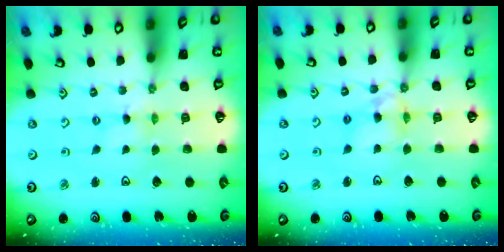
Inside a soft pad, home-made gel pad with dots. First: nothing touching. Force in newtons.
{"total": 8.0, "press": 8.0, "slide": 0.8}